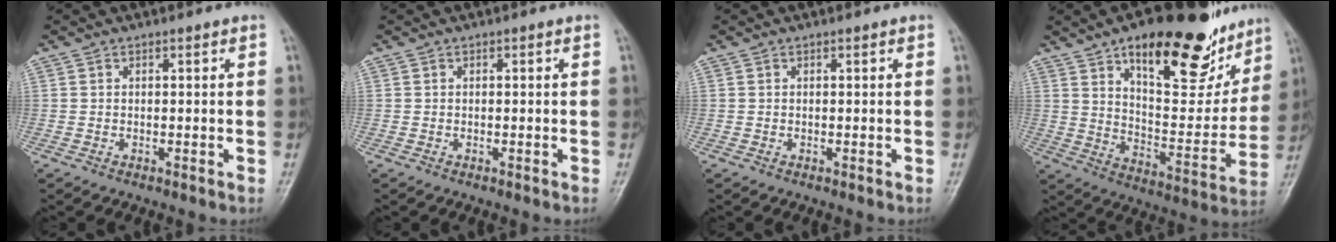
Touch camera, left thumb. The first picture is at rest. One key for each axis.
{"total": 0.0}
{"total": 0.0}
{"total": 25.3, "fx": 15.6, "fy": 10.5, "fz": 16.8, "tx": -0.187, "ty": -0.057, "tz": 0.237}